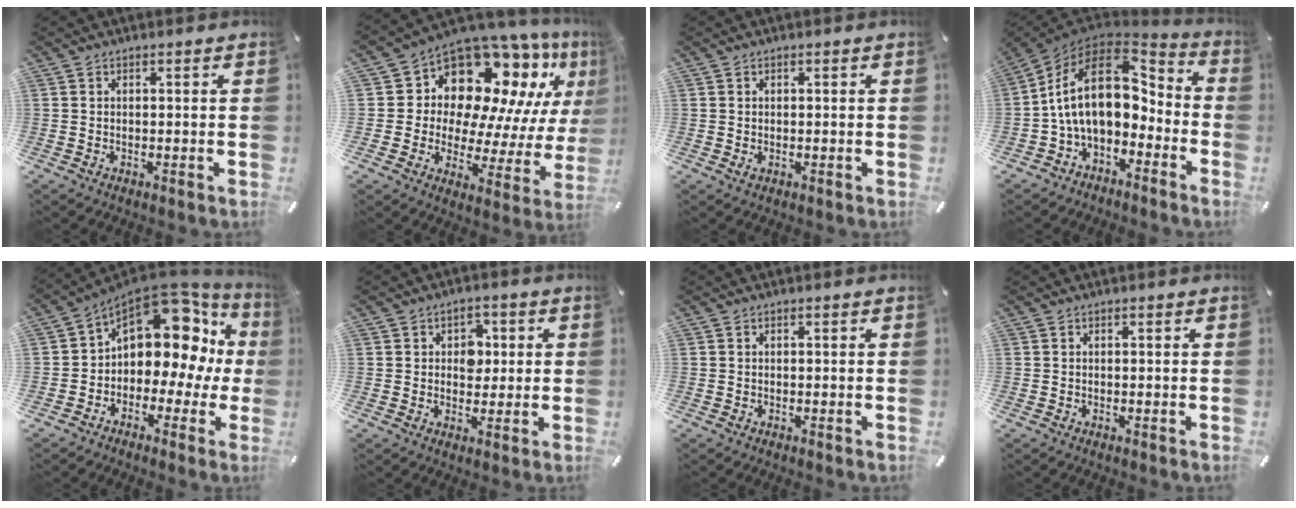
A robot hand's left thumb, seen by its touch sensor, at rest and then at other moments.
{"total": 14.1, "force": [9.9, 8.8, 5.1], "torque": [-0.091, -0.103, 0.172]}
{"total": 0.8, "force": [-0.1, 0.5, 0.6], "torque": [-0.012, 0.001, -0.002]}
{"total": 19.1, "force": [1.7, 12.3, 14.6], "torque": [-0.276, -0.006, 0.031]}
{"total": 14.9, "force": [5.8, 9.9, 9.5], "torque": [-0.141, -0.052, 0.094]}
{"total": 5.0, "force": [0.5, 4.3, 2.6], "torque": [-0.028, -0.002, 0.001]}
{"total": 0.0}
{"total": 0.0}